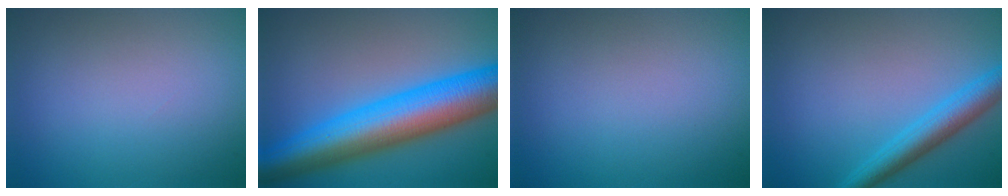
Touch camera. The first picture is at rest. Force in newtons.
{"total": 11.3, "press": 11.3, "slide": 0.1}
{"total": 0.0}
{"total": 3.8, "press": 3.8, "slide": 0.1}